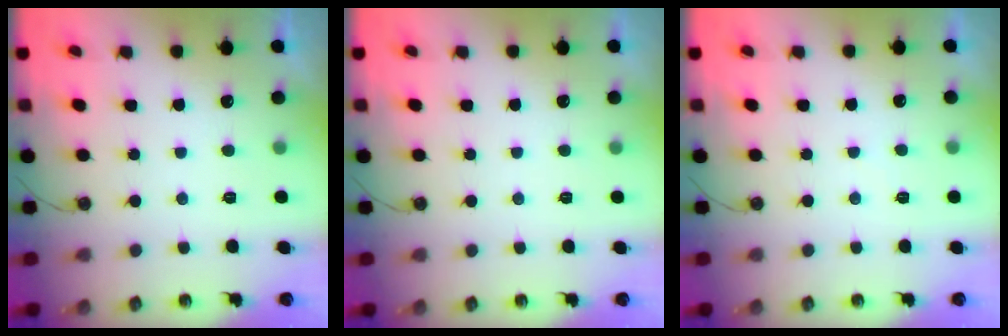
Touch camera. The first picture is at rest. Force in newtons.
{"total": 2.6, "press": 2.6, "slide": 0.5}
{"total": 1.8, "press": 1.8, "slide": 0.4}